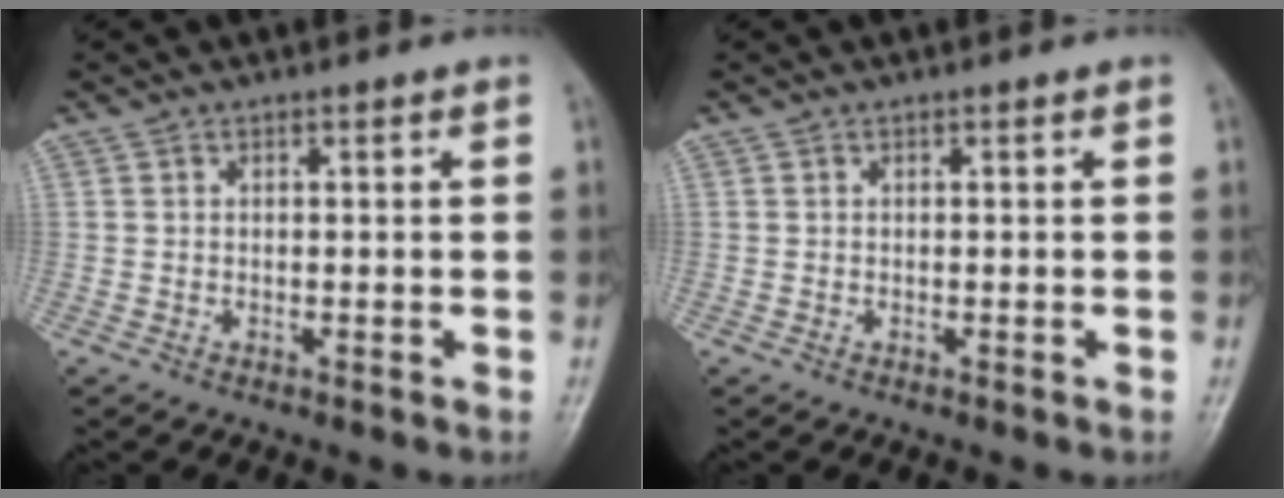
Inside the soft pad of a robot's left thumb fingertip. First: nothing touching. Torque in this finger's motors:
{"motor_torque": [0.01, -0.01, -0.01, -0.01, 0.00]}